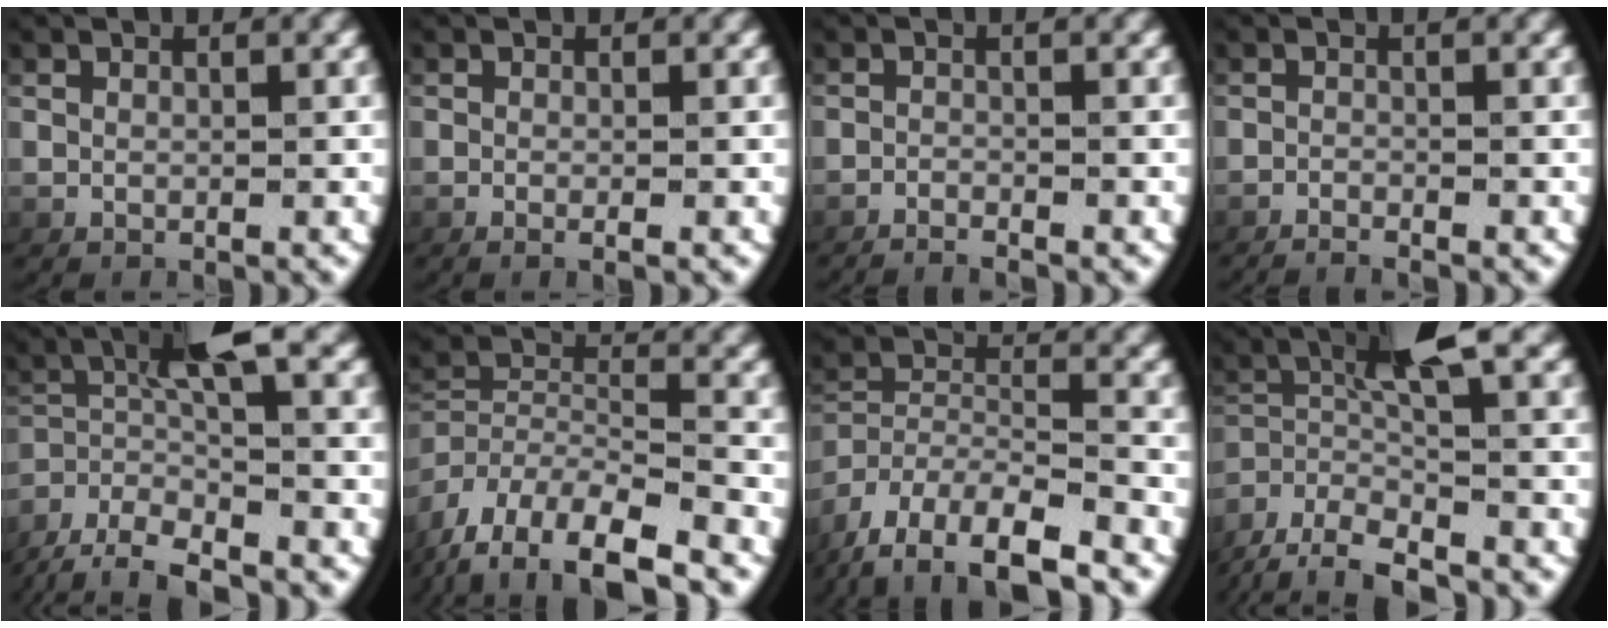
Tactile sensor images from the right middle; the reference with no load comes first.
{"total": 1.2, "force": [-0.8, 0.4, 0.8], "torque": [-0.021, 0.002, -0.015]}
{"total": 3.1, "force": [-3.0, 0.4, 0.6], "torque": [-0.015, 0.000, -0.052]}
{"total": 2.6, "force": [-2.6, 0.3, 0.5], "torque": [-0.013, 0.000, -0.044]}
{"total": 5.6, "force": [-0.6, 2.8, 4.8], "torque": [-0.108, -0.010, -0.002]}
{"total": 6.7, "force": [-2.5, 4.0, 4.8], "torque": [-0.100, -0.013, -0.036]}
{"total": 7.2, "force": [-2.6, 4.9, 4.5], "torque": [-0.098, -0.020, -0.041]}
{"total": 6.0, "force": [-0.3, 3.1, 5.2], "torque": [-0.116, -0.007, 0.003]}